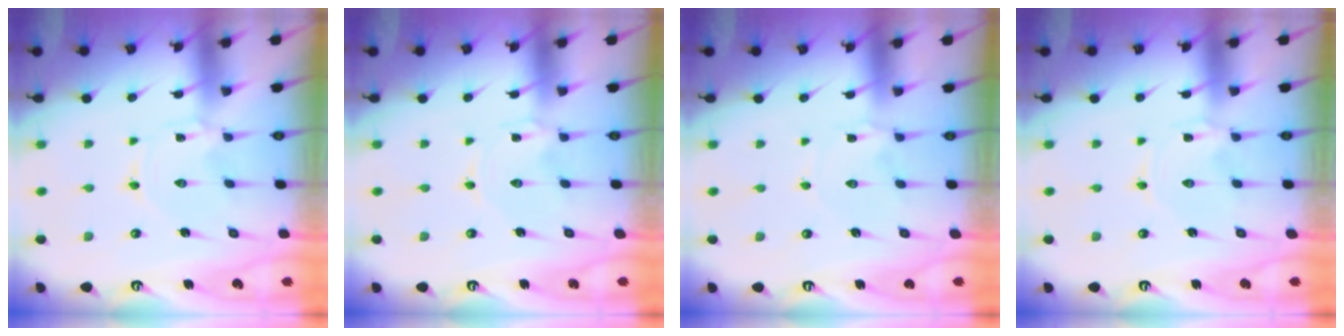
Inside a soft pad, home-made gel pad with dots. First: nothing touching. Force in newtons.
{"total": 0.0}
{"total": 2.1, "press": 2.1, "slide": 0.1}
{"total": 0.0}